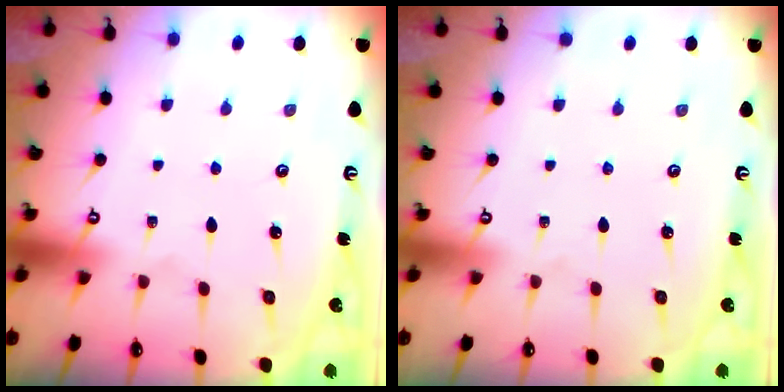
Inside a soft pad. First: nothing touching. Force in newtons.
{"total": 0.0}